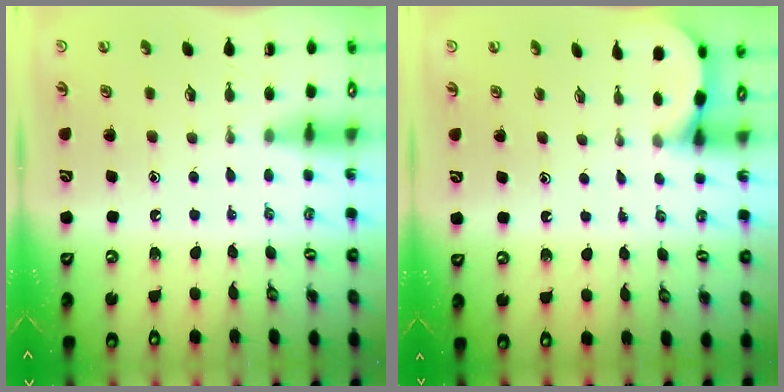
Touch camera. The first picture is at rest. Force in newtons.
{"total": 1.9, "press": 1.9, "slide": 0.2}